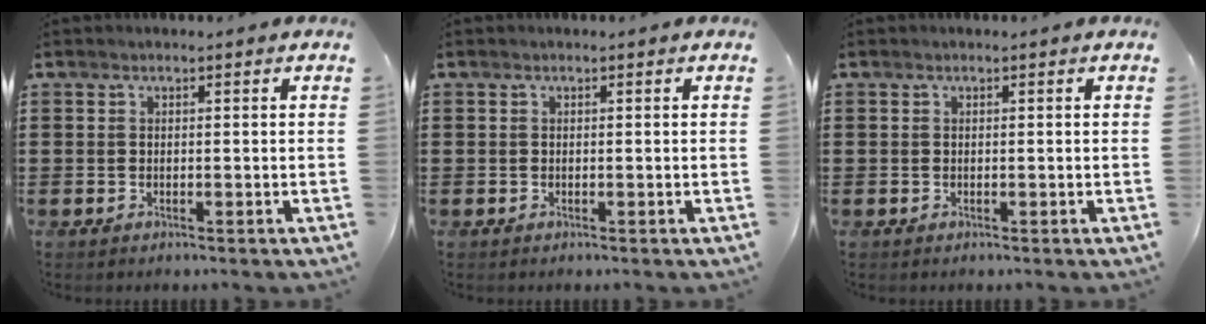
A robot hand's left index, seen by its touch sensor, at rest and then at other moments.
{"total": 0.0}
{"total": 0.0}